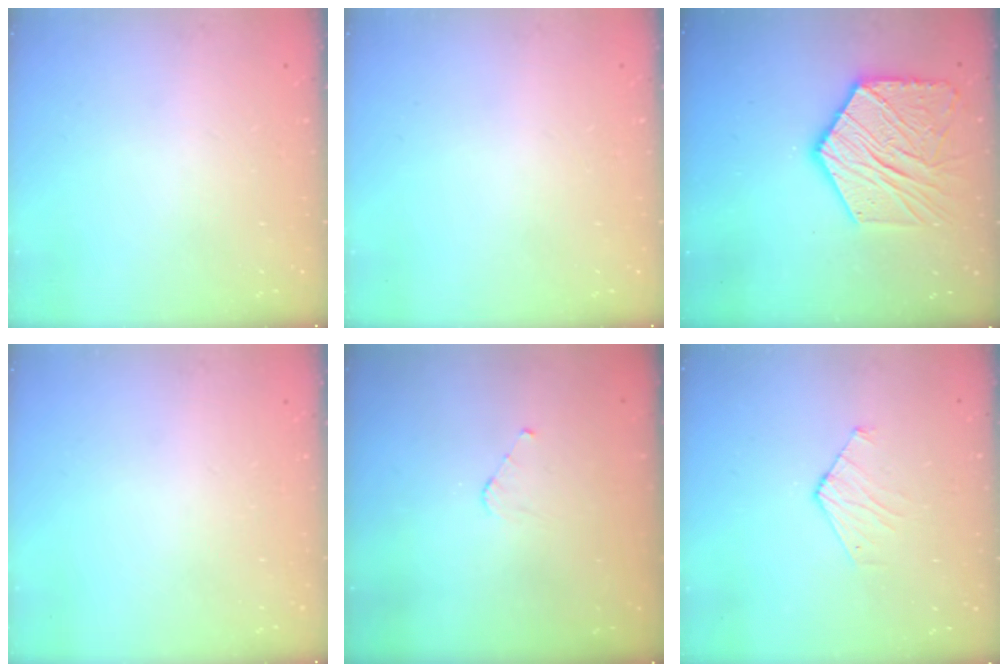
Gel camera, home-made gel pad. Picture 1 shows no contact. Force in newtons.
{"total": 0.0}
{"total": 17.4, "press": 17.4, "slide": 1.5}
{"total": 0.0}
{"total": 3.0, "press": 3.0, "slide": 0.2}
{"total": 4.7, "press": 4.7, "slide": 0.5}